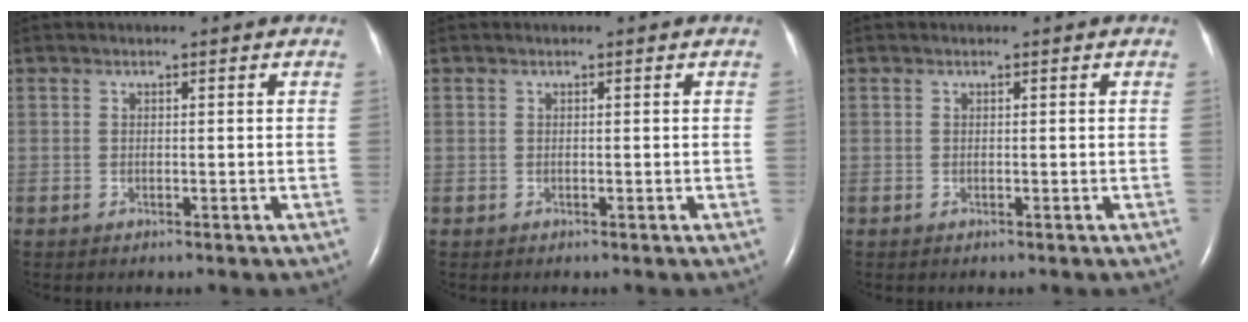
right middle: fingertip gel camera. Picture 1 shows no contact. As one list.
[{"total": 0.0}, {"total": 0.0}]